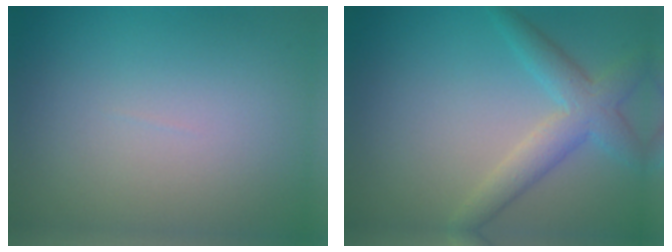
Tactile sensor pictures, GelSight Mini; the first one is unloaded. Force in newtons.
{"total": 3.9, "press": 3.9, "slide": 0.1}